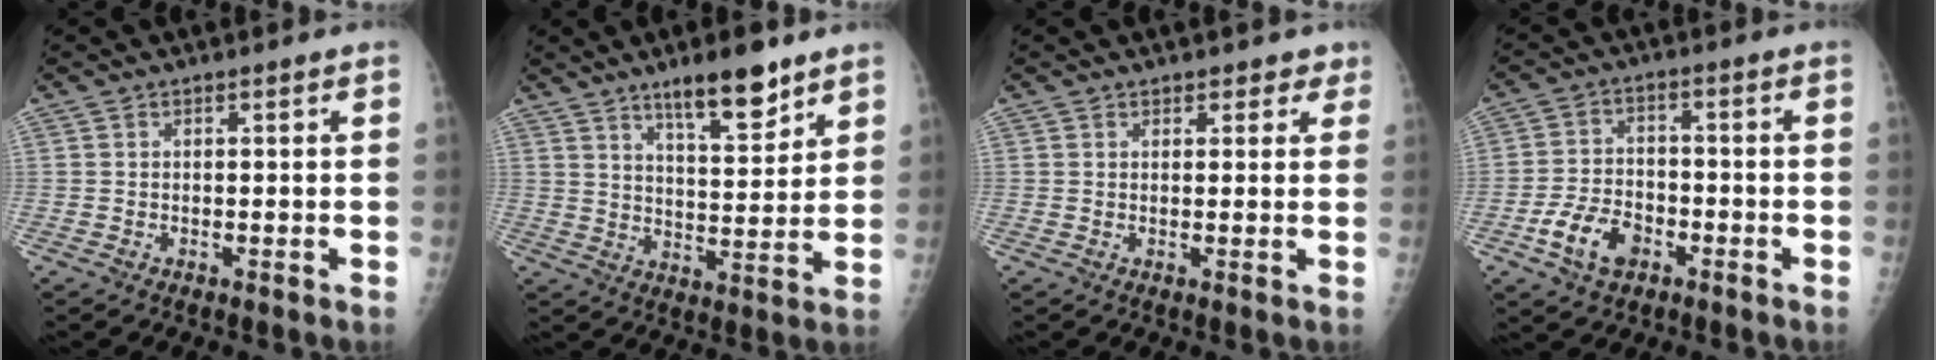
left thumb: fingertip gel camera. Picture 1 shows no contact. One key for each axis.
{"total": 10.6, "fx": 7.4, "fy": 2.8, "fz": 7.1, "tx": -0.090, "ty": -0.049, "tz": 0.122}
{"total": 2.6, "fx": 1.8, "fy": 1.7, "fz": 0.6, "tx": 0.026, "ty": -0.006, "tz": 0.015}
{"total": 8.4, "fx": -4.2, "fy": 5.5, "fz": 4.8, "tx": -0.075, "ty": 0.021, "tz": -0.073}